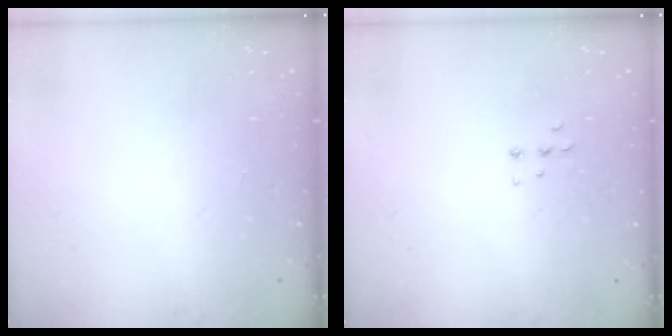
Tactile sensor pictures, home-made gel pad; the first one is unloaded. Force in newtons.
{"total": 3.6, "press": 3.5, "slide": 0.9}